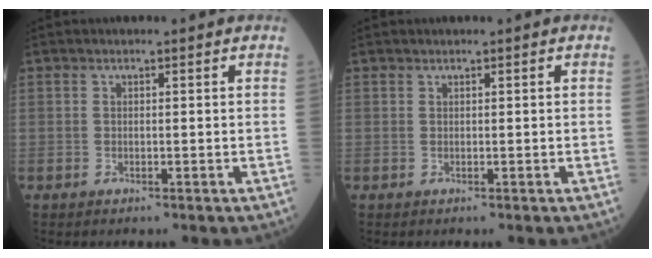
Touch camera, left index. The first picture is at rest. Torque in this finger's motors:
{"motor_torque": [0.01, 0.01, 0.00, 0.00]}